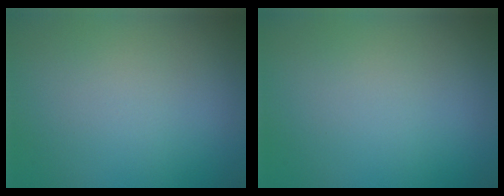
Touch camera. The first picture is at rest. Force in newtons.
{"total": 0.0}